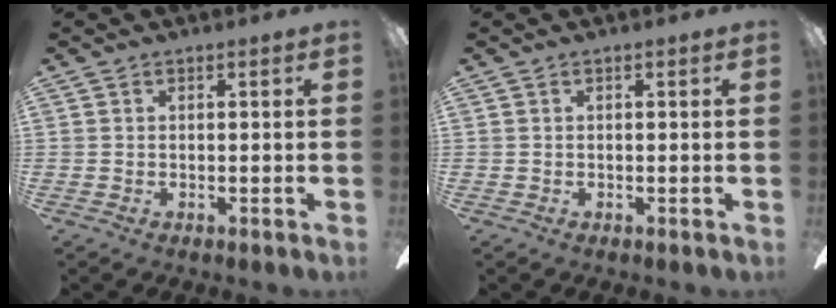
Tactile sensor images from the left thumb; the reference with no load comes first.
{"total": 0.0}